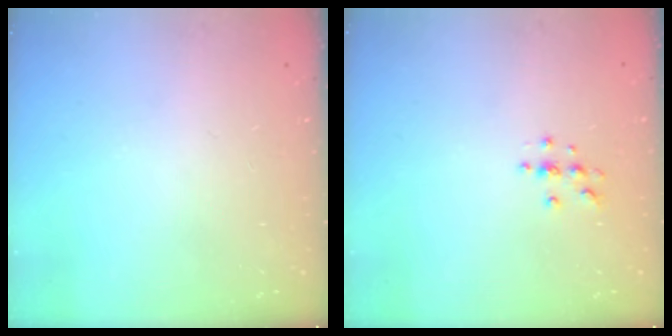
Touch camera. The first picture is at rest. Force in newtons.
{"total": 3.8, "press": 3.8, "slide": 0.4}